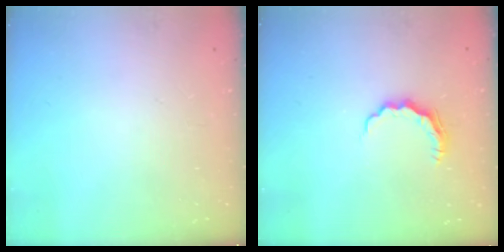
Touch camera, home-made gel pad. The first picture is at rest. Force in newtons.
{"total": 5.8, "press": 5.8, "slide": 0.6}